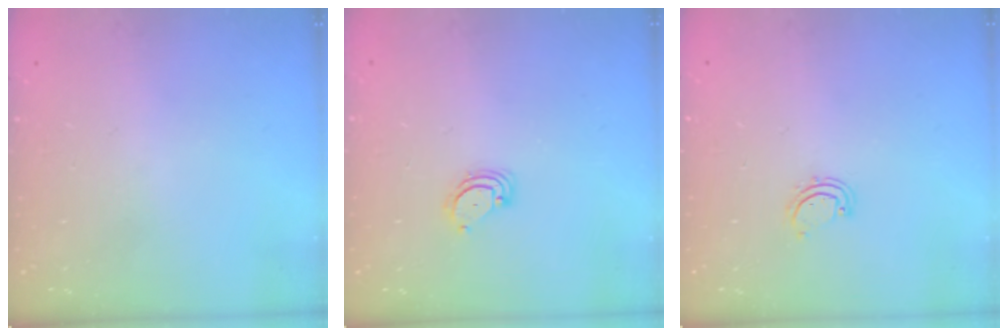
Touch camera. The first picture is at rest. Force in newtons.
{"total": 3.3, "press": 3.3, "slide": 0.3}
{"total": 2.9, "press": 2.9, "slide": 0.3}